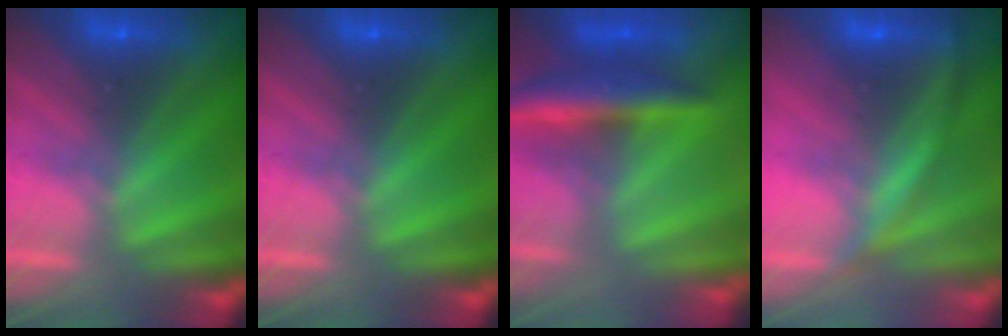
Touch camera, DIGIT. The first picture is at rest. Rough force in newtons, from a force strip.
{"total": 0.0}
{"total": 7.8}
{"total": 2.8}